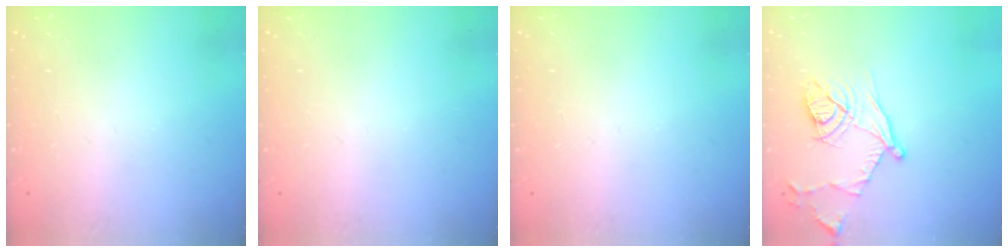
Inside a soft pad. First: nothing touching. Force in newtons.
{"total": 0.0}
{"total": 0.0}
{"total": 13.8, "press": 13.7, "slide": 1.8}